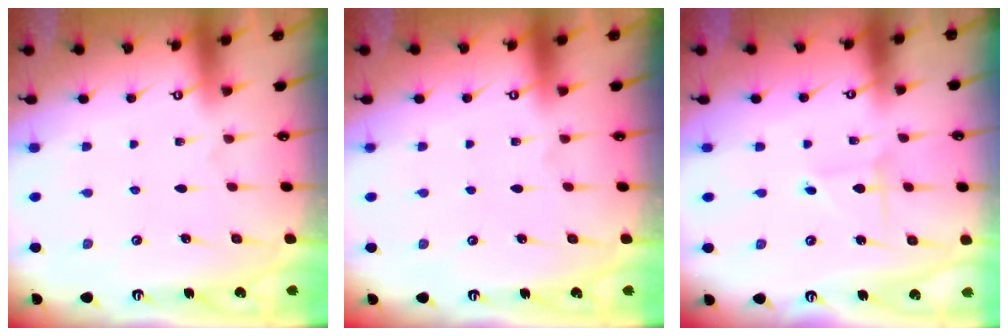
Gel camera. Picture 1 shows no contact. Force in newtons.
{"total": 0.0}
{"total": 0.8, "press": 0.8, "slide": 0.0}